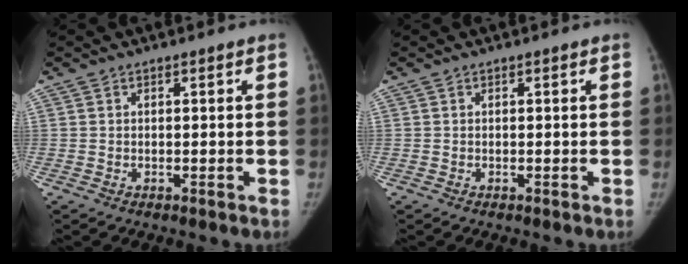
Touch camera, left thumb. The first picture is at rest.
{"total": 0.0}